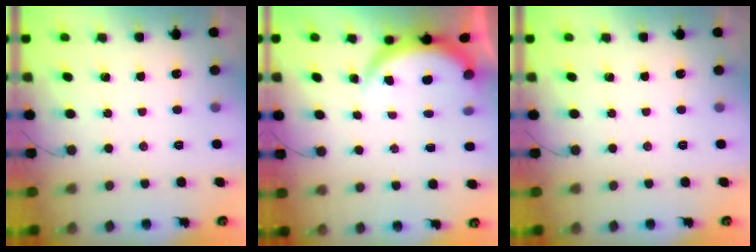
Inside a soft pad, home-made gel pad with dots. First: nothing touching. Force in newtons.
{"total": 3.9, "press": 3.9, "slide": 0.1}
{"total": 0.0}